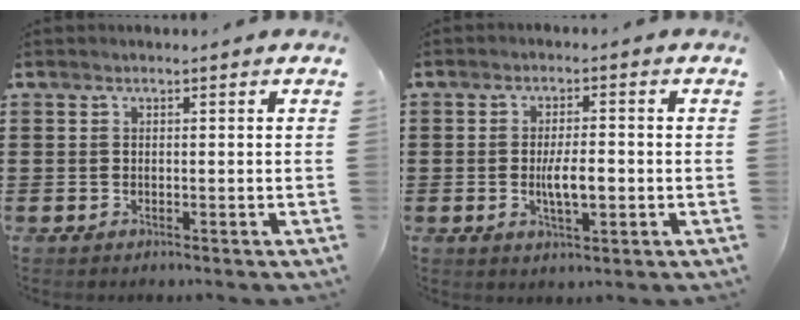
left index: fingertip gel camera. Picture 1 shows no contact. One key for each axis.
{"total": 4.9, "fx": -0.7, "fy": 1.7, "fz": 4.5, "tx": -0.079, "ty": -0.004, "tz": -0.016}